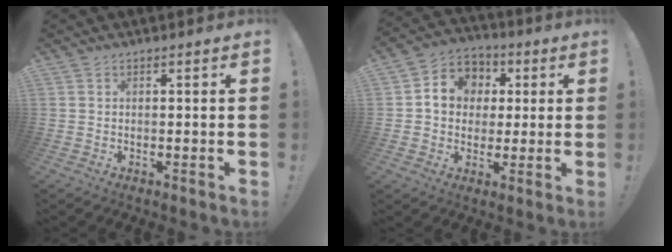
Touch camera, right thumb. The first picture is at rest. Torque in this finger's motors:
{"motor_torque": [0.81, 0.81, 0.14, 0.07, 0.00]}